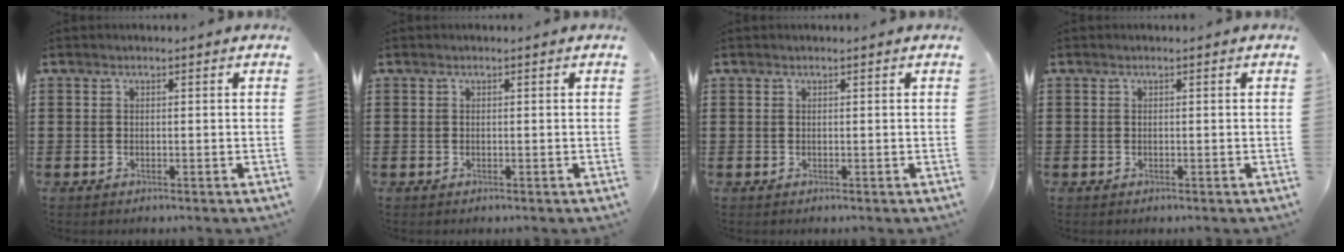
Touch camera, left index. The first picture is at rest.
{"total": 0.0}
{"total": 0.0}
{"total": 0.0}